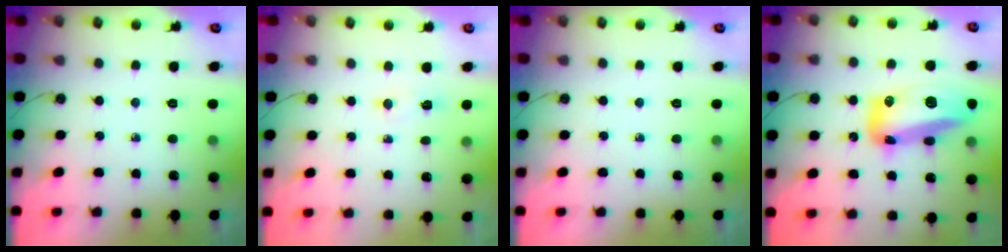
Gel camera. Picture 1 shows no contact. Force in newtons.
{"total": 4.1, "press": 3.7, "slide": 1.8}
{"total": 0.0}
{"total": 18.6, "press": 18.5, "slide": 1.8}